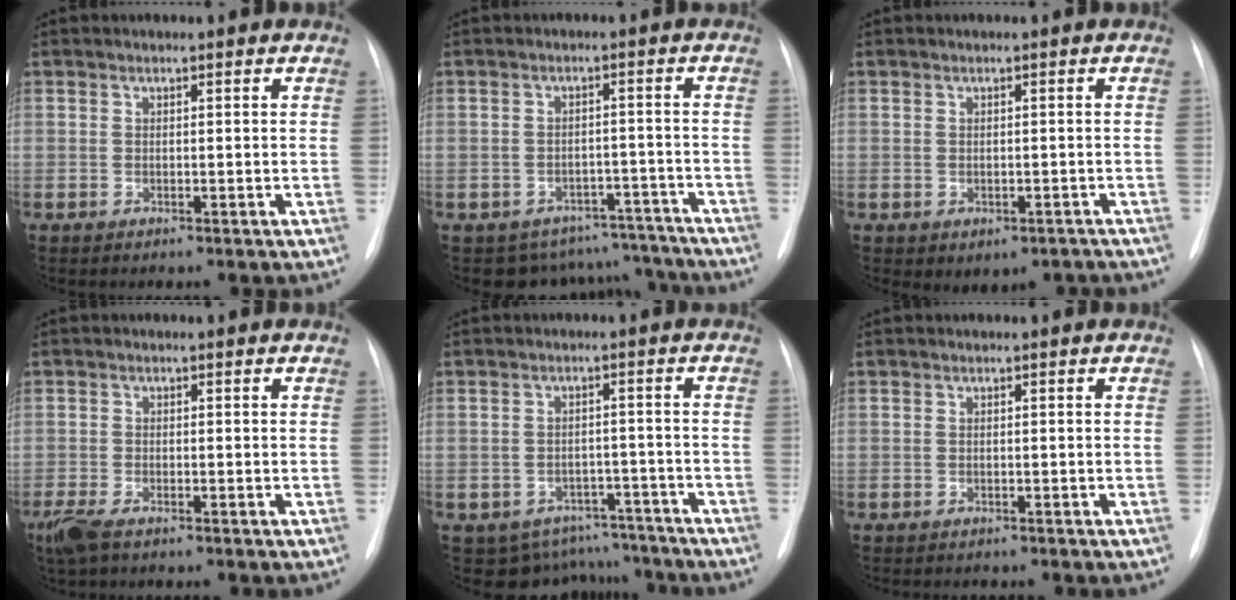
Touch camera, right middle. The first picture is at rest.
{"total": 10.0, "force": [-8.9, 4.5, -0.4], "torque": [0.024, 0.040, -0.102]}
{"total": 4.5, "force": [-3.1, 2.9, 1.6], "torque": [-0.009, 0.015, -0.031]}
{"total": 4.0, "force": [-2.7, 1.2, 2.6], "torque": [-0.064, -0.012, -0.049]}
{"total": 9.5, "force": [-8.0, 5.1, 0.1], "torque": [0.010, 0.032, -0.094]}
{"total": 1.6, "force": [-1.4, 0.5, 0.4], "torque": [-0.008, -0.003, -0.017]}